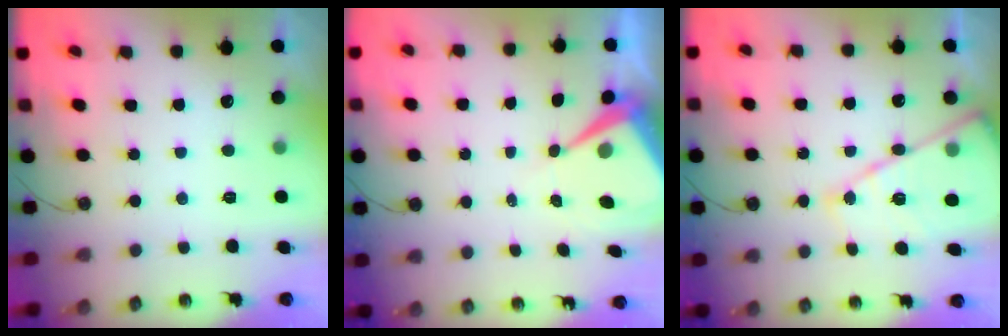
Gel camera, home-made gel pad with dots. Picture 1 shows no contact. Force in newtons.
{"total": 8.7, "press": 8.6, "slide": 0.8}
{"total": 17.0, "press": 17.0, "slide": 1.5}